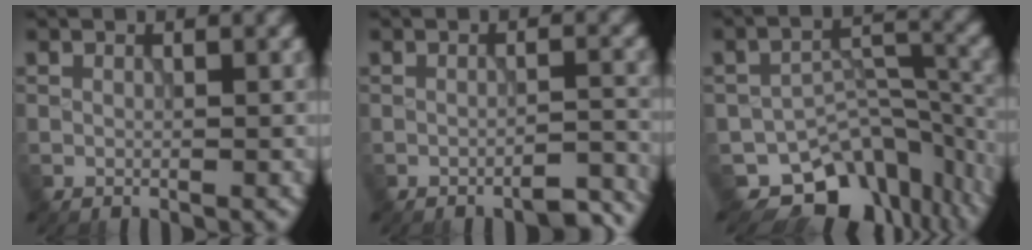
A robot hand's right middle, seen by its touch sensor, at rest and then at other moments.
{"total": 2.5, "force": [-2.2, 0.4, 1.1], "torque": [-0.011, 0.006, -0.033]}
{"total": 10.5, "force": [-7.4, 6.0, 4.4], "torque": [-0.050, -0.008, -0.105]}